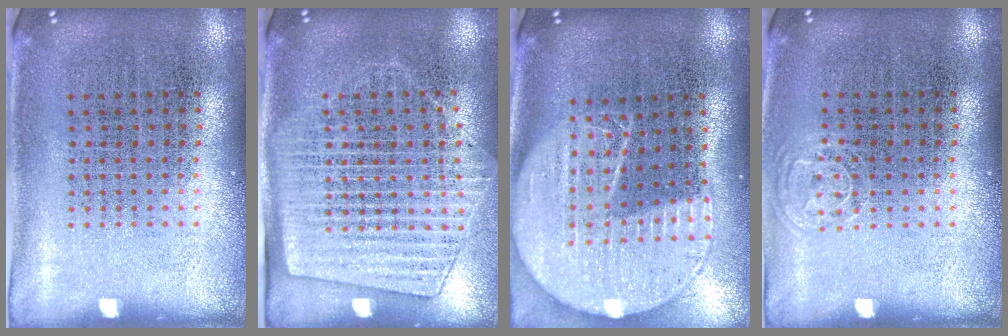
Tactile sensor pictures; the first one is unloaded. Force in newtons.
{"total": 1.8, "press": 1.5, "slide": 1.0}
{"total": 2.1, "press": 1.8, "slide": 1.0}
{"total": 0.6, "press": 0.6, "slide": 0.3}